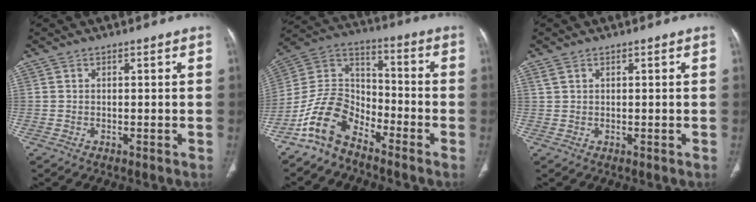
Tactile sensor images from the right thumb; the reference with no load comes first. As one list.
[{"total": 10.8, "force": [-7.9, 5.8, 4.6], "torque": [-0.081, 0.080, -0.168]}, {"total": 1.0, "force": [0.6, 0.5, 0.5], "torque": [-0.015, 0.009, 0.018]}]